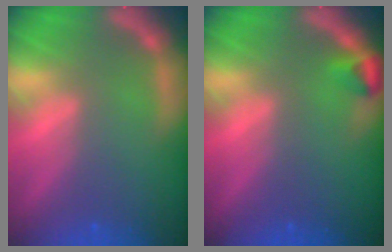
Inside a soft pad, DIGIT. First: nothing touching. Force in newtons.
{"total": 1.5}